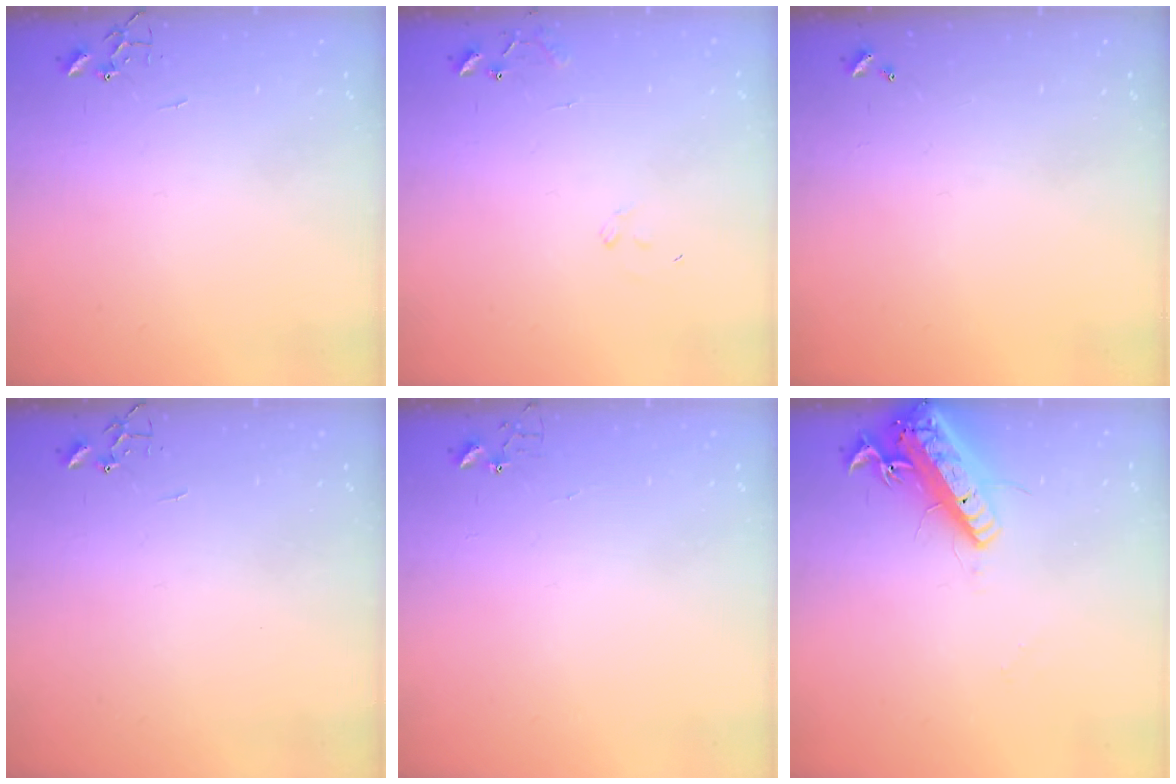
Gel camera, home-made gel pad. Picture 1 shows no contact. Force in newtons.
{"total": 7.6, "press": 7.6, "slide": 0.7}
{"total": 0.0}
{"total": 0.0}
{"total": 3.6, "press": 3.6, "slide": 0.3}
{"total": 17.2, "press": 16.8, "slide": 3.6}